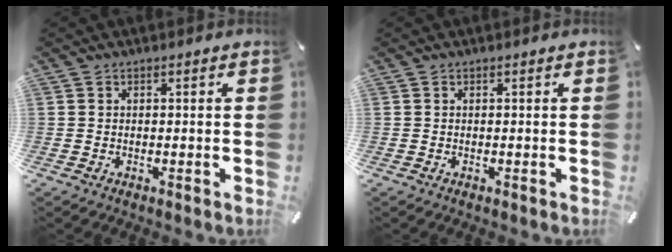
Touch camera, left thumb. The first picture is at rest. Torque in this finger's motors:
{"motor_torque": [0.00, 0.00, -0.02, 0.02, 0.00]}